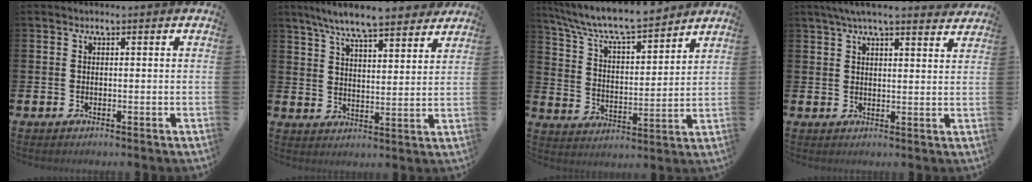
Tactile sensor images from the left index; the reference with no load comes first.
{"total": 8.4, "force": [7.9, 0.9, 3.0], "torque": [-0.080, -0.040, 0.141]}
{"total": 8.7, "force": [8.2, 1.3, 2.8], "torque": [-0.094, -0.056, 0.143]}
{"total": 5.4, "force": [4.9, 0.7, 2.2], "torque": [-0.051, -0.011, 0.088]}